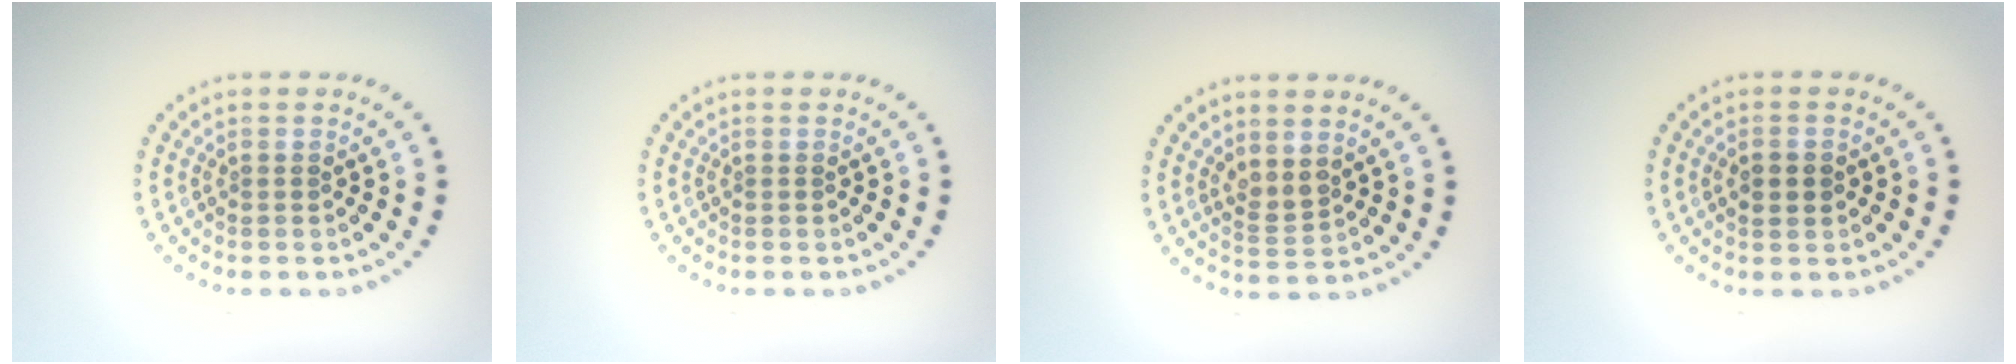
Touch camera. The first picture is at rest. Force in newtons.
{"total": 0.0}
{"total": 1.6, "press": 1.4, "slide": 0.9}
{"total": 2.1, "press": 2.1, "slide": 0.2}